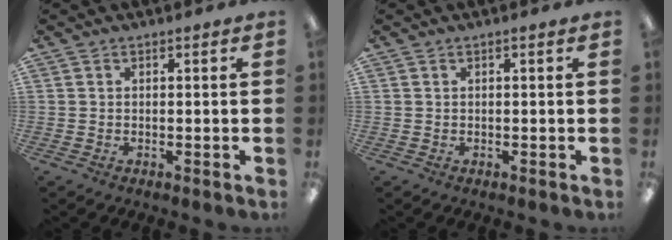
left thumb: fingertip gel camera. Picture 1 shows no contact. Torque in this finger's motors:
{"motor_torque": [-0.16, 0.16, -0.12, 0.12, 0.00]}